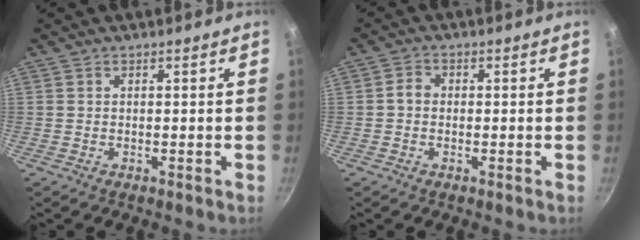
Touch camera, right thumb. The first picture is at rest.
{"total": 3.7, "force": [0.0, 2.8, 2.5], "torque": [-0.044, 0.013, -0.005]}